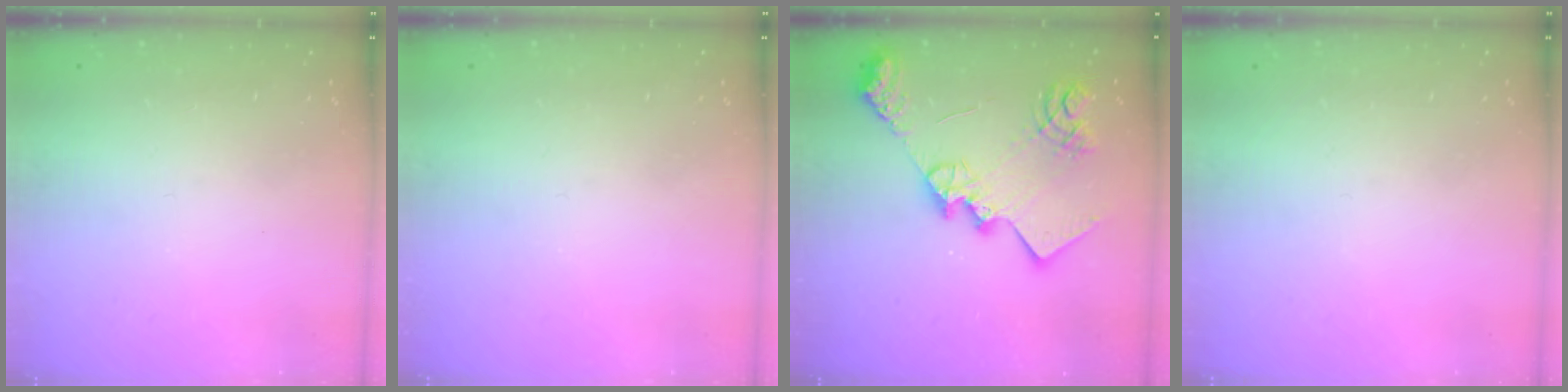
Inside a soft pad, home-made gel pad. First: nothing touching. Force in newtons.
{"total": 0.0}
{"total": 24.0, "press": 23.9, "slide": 1.6}
{"total": 0.0}